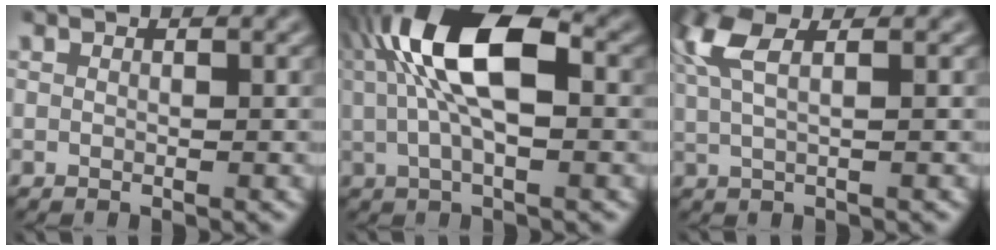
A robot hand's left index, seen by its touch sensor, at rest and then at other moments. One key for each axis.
{"total": 10.3, "fx": 2.1, "fy": 4.3, "fz": 9.1, "tx": -0.173, "ty": 0.020, "tz": 0.025}
{"total": 4.7, "fx": 1.9, "fy": 1.6, "fz": 3.9, "tx": -0.084, "ty": 0.011, "tz": 0.034}